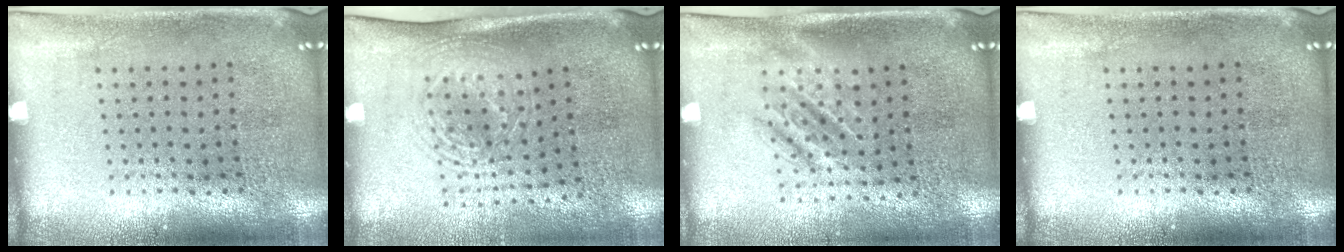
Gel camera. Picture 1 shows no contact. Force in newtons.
{"total": 1.7, "press": 1.3, "slide": 1.0}
{"total": 1.5, "press": 1.3, "slide": 0.8}
{"total": 0.0}